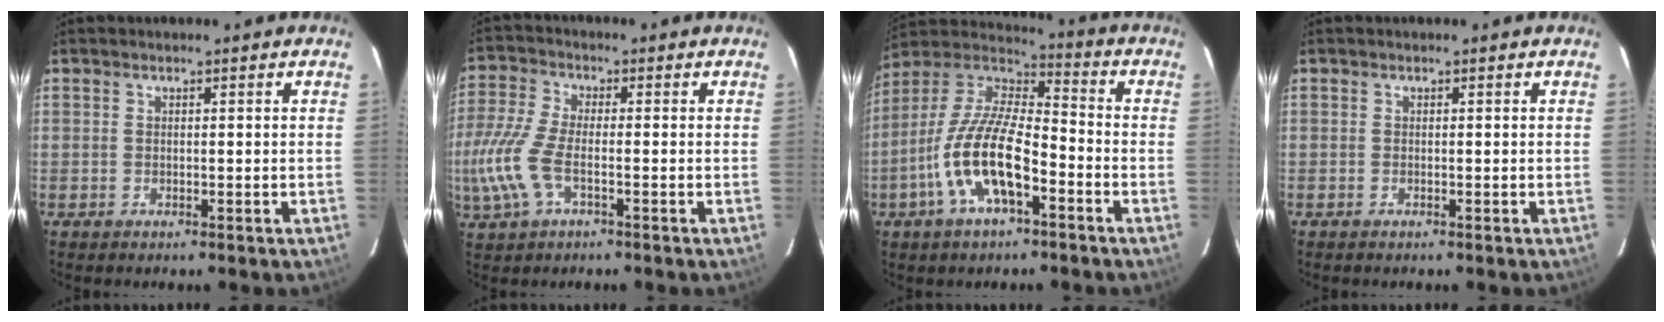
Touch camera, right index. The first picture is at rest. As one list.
[{"total": 10.1, "force": [-3.1, 4.1, 8.7], "torque": [-0.206, -0.003, -0.065]}, {"total": 15.5, "force": [-6.3, 5.4, 13.1], "torque": [-0.269, -0.004, -0.125]}, {"total": 0.0}]